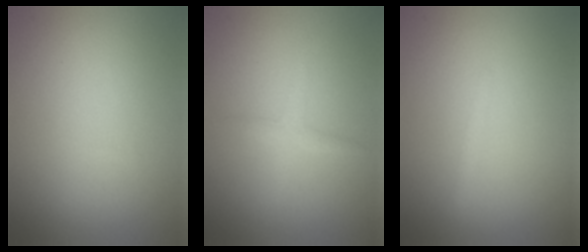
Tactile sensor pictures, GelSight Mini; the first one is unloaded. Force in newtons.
{"total": 1.3, "press": 1.3, "slide": 0.0}
{"total": 0.7, "press": 0.7, "slide": 0.1}